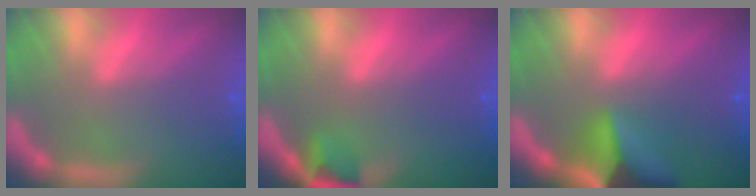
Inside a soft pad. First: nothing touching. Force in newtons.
{"total": 2.4}
{"total": 8.4}